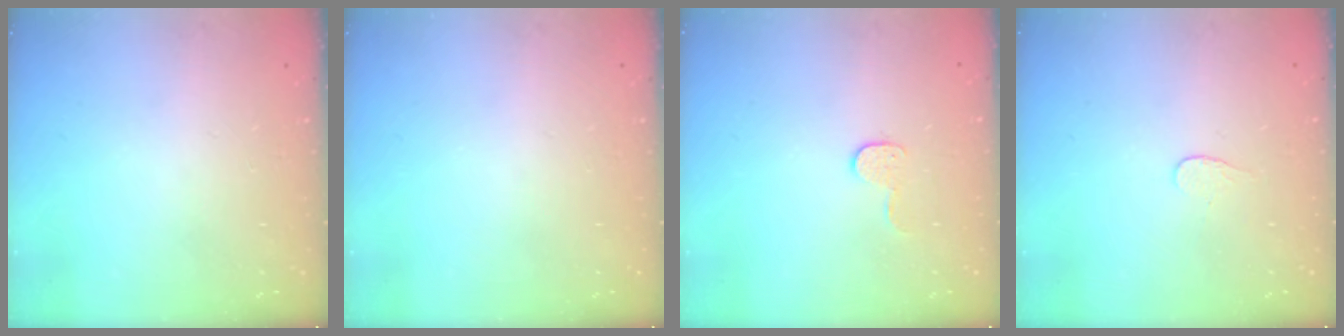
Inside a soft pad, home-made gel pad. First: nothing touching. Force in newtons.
{"total": 0.0}
{"total": 5.7, "press": 5.7, "slide": 0.3}
{"total": 3.4, "press": 3.4, "slide": 0.4}